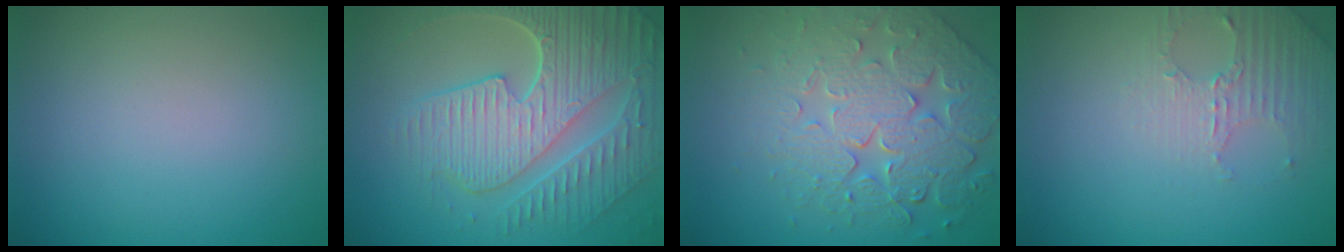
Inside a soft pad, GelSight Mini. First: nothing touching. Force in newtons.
{"total": 9.3, "press": 6.3, "slide": 6.8}
{"total": 7.5, "press": 5.9, "slide": 4.7}
{"total": 3.0, "press": 2.9, "slide": 0.7}